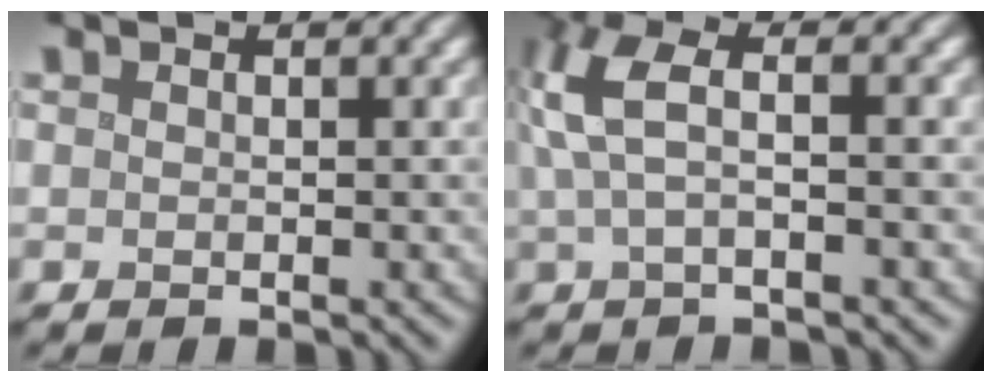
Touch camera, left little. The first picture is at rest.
{"total": 5.0, "force": [0.9, 1.9, 4.5], "torque": [-0.107, 0.012, 0.009]}